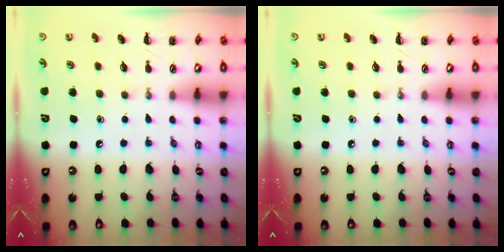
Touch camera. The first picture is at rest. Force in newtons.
{"total": 0.0}